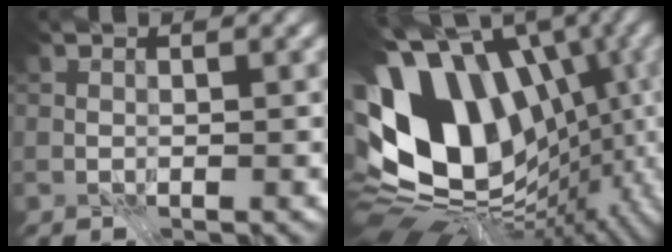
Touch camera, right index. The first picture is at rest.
{"total": 16.9, "force": [0.7, 12.2, 11.7], "torque": [-0.225, 0.010, 0.020]}